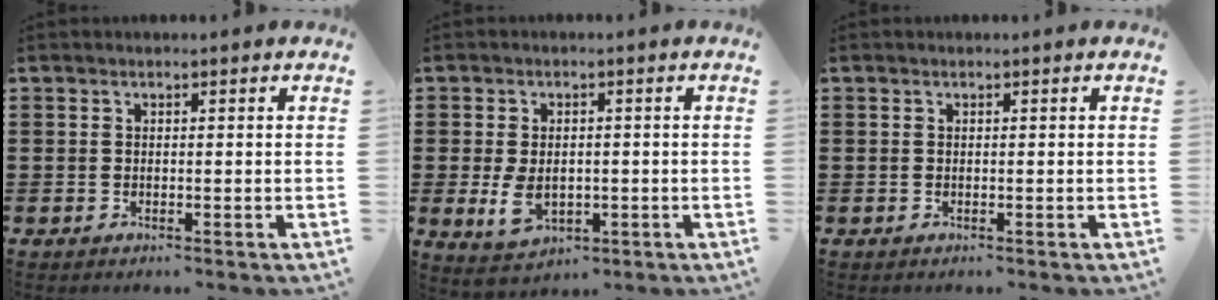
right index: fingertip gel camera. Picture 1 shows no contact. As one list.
[{"total": 5.0, "force": [-0.8, 3.1, 3.9], "torque": [-0.085, -0.007, -0.019]}, {"total": 0.0}]